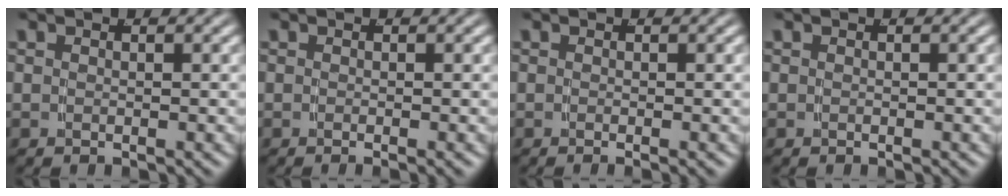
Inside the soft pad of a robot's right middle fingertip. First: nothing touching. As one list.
[{"total": 0.8, "force": [-0.5, -0.4, 0.4], "torque": [0.002, 0.001, -0.009]}, {"total": 0.8, "force": [-0.5, -0.4, 0.4], "torque": [0.000, 0.000, -0.009]}, {"total": 0.0}]